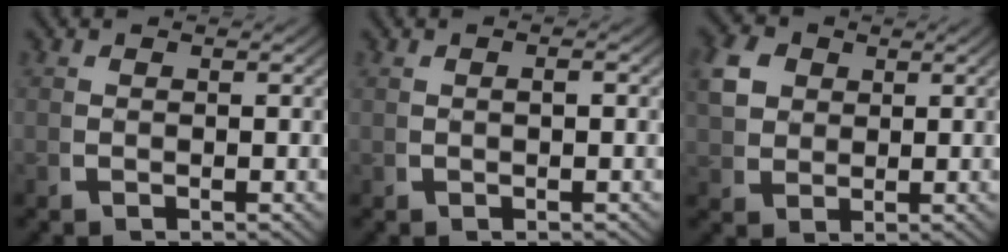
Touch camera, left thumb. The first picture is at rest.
{"total": 0.6, "force": [-0.1, 0.1, 0.5], "torque": [-0.010, -0.002, 0.002]}
{"total": 5.0, "force": [2.0, 3.8, 2.5], "torque": [-0.067, -0.010, 0.045]}